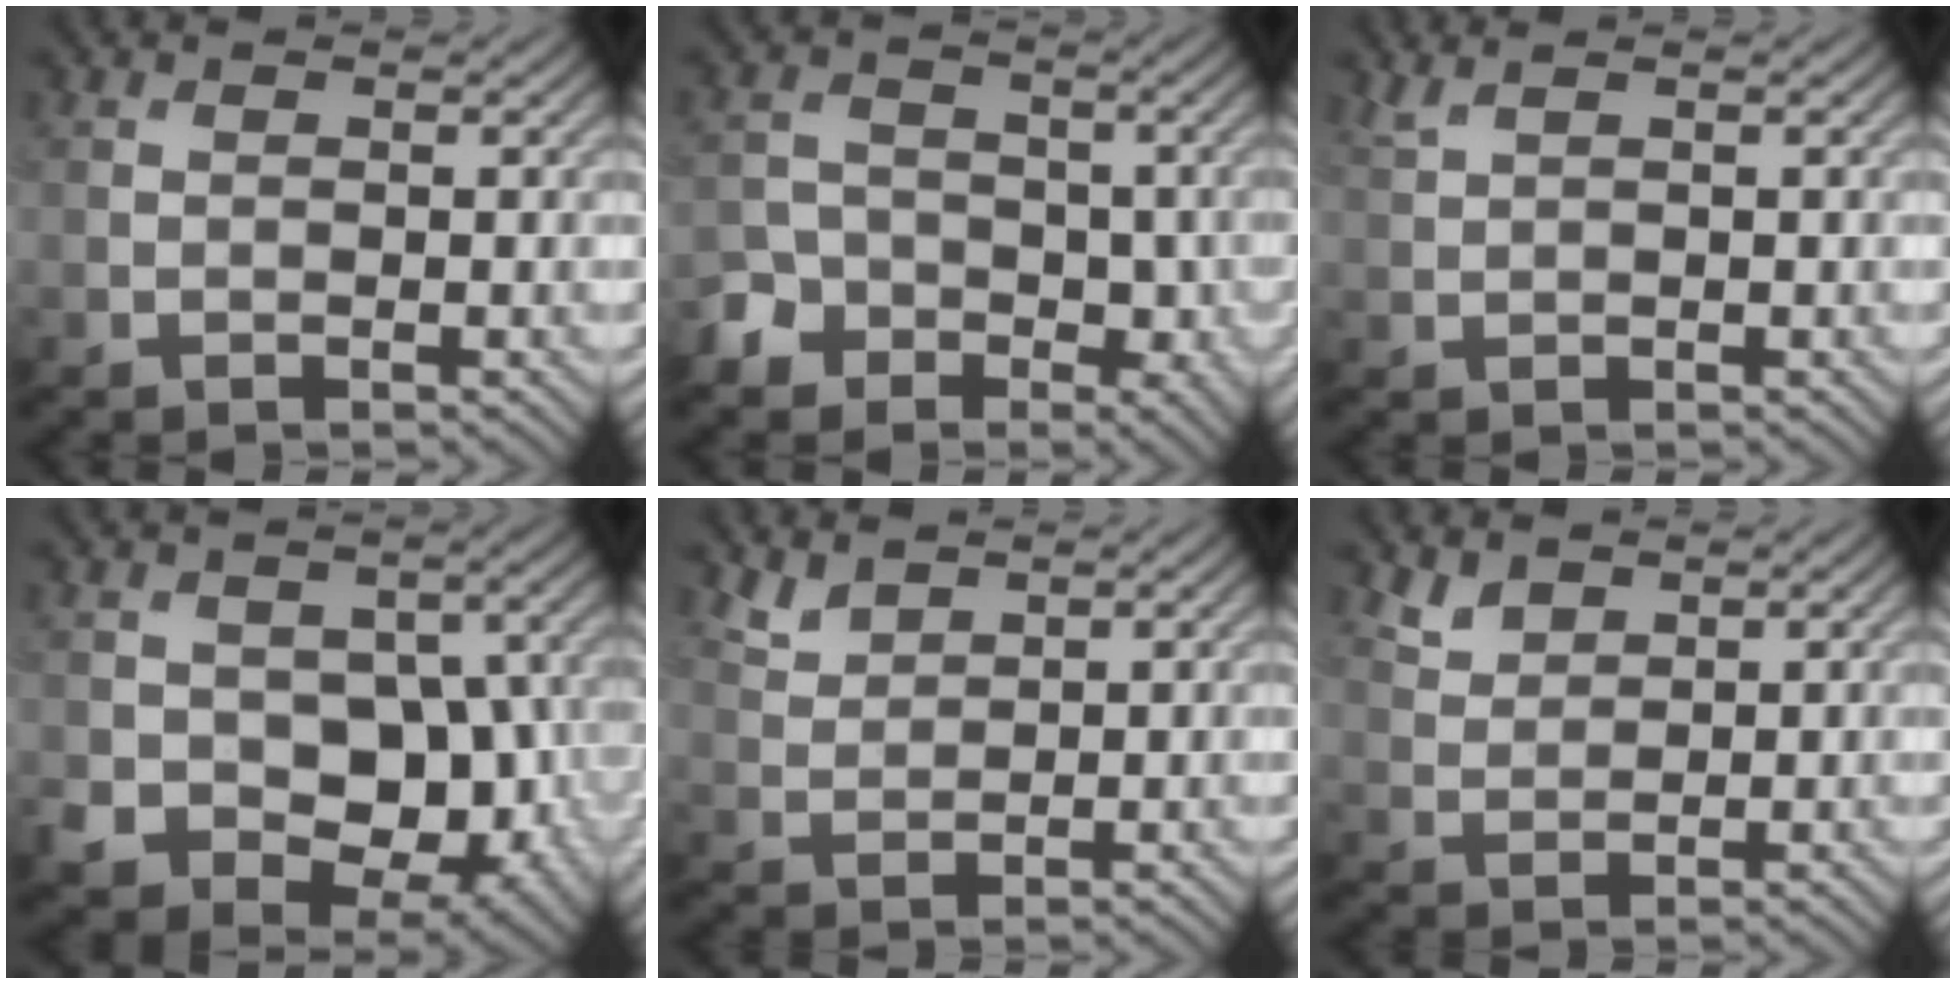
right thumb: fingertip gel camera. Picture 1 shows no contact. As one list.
[{"total": 6.2, "force": [-3.6, 4.6, 2.0], "torque": [-0.020, -0.004, -0.070]}, {"total": 1.5, "force": [1.2, 0.3, 0.9], "torque": [-0.025, 0.007, 0.026]}, {"total": 12.4, "force": [-2.9, 9.5, 7.5], "torque": [-0.130, -0.027, -0.043]}, {"total": 2.5, "force": [2.2, 0.8, 0.9], "torque": [-0.028, -0.002, 0.055]}, {"total": 2.5, "force": [2.1, 1.1, 0.8], "torque": [-0.025, -0.001, 0.051]}]